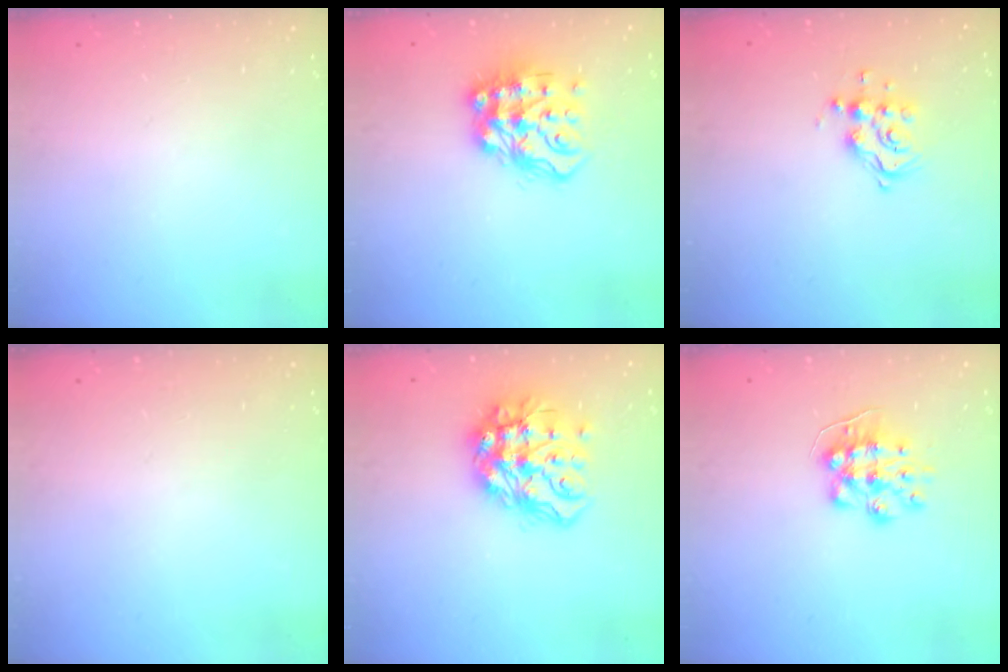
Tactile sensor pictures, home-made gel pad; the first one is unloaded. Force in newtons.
{"total": 14.5, "press": 14.5, "slide": 0.7}
{"total": 9.9, "press": 9.9, "slide": 0.9}
{"total": 0.0}
{"total": 16.2, "press": 16.1, "slide": 1.5}
{"total": 8.9, "press": 8.9, "slide": 0.1}